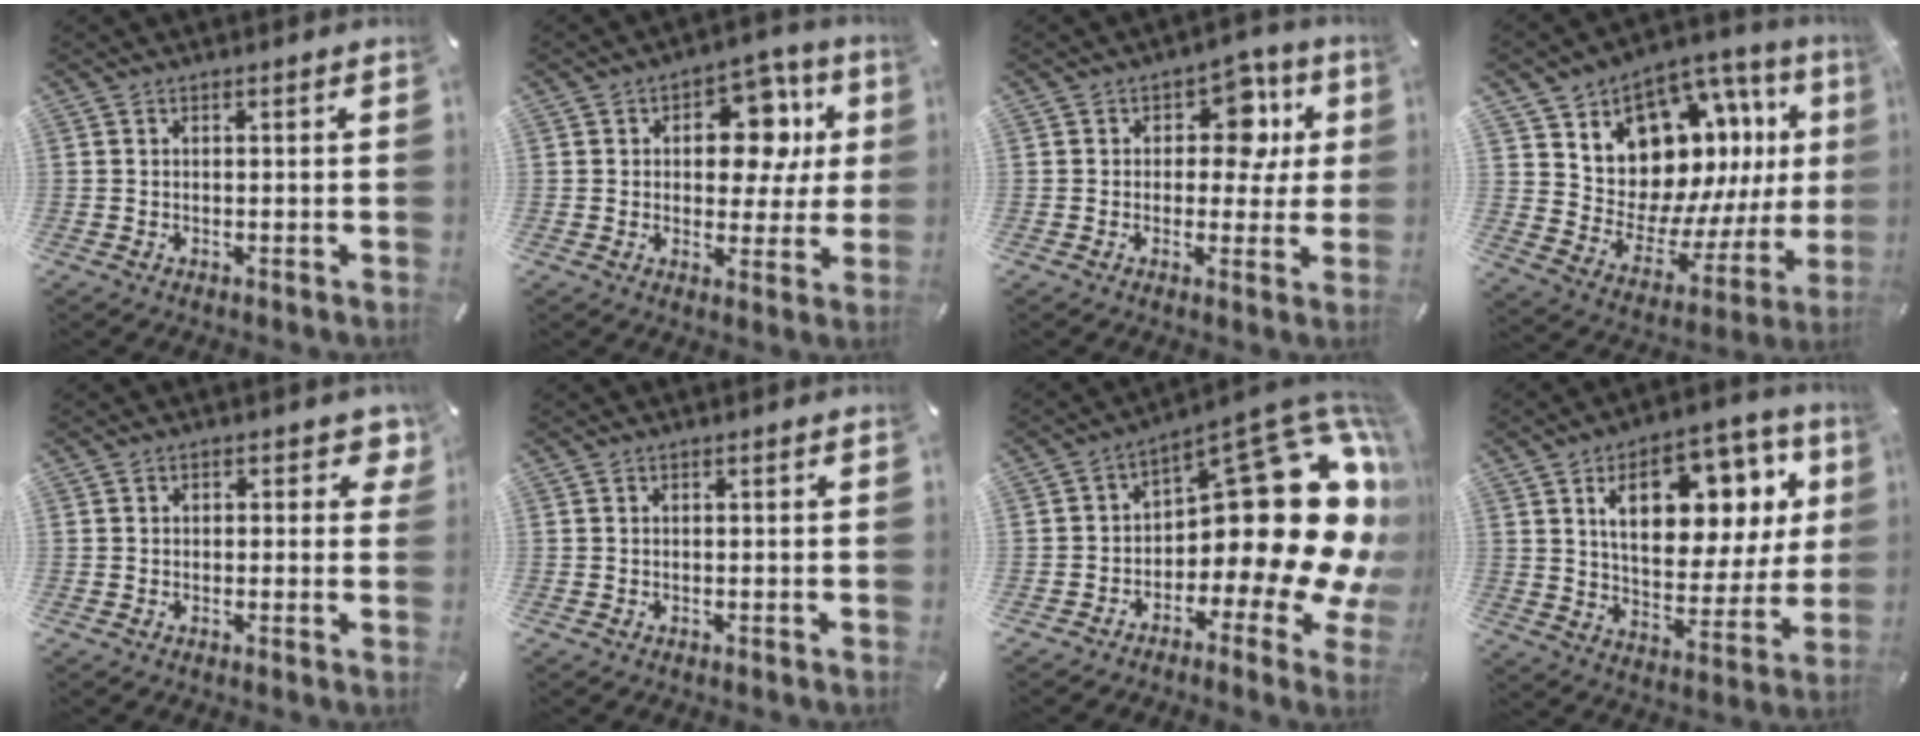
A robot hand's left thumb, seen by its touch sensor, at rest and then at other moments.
{"total": 14.2, "force": [4.2, 9.3, 9.9], "torque": [-0.124, -0.017, 0.070]}
{"total": 11.2, "force": [3.5, 7.4, 7.7], "torque": [-0.090, -0.014, 0.054]}
{"total": 13.9, "force": [7.7, 10.0, 5.7], "torque": [-0.083, -0.087, 0.150]}
{"total": 3.0, "force": [1.0, 2.0, 2.0], "torque": [-0.009, -0.004, 0.011]}
{"total": 0.0}
{"total": 23.8, "force": [4.7, 12.1, 19.9], "torque": [-0.251, -0.066, 0.089]}
{"total": 19.5, "force": [8.6, 11.0, 13.6], "torque": [-0.205, -0.034, 0.142]}